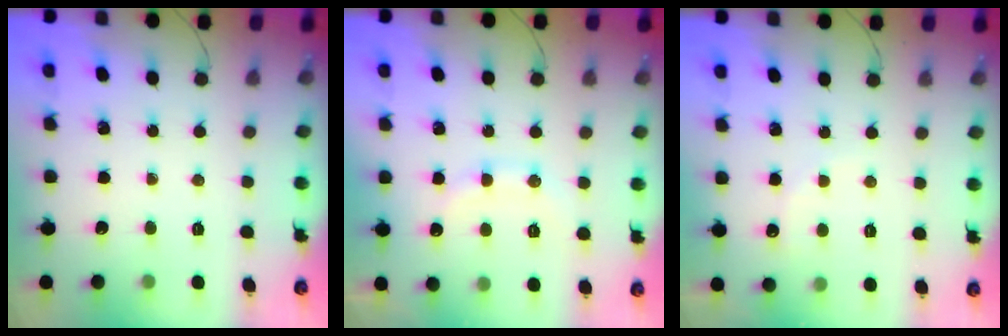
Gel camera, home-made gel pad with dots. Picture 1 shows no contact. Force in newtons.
{"total": 10.3, "press": 10.2, "slide": 1.1}
{"total": 6.0, "press": 5.9, "slide": 1.3}